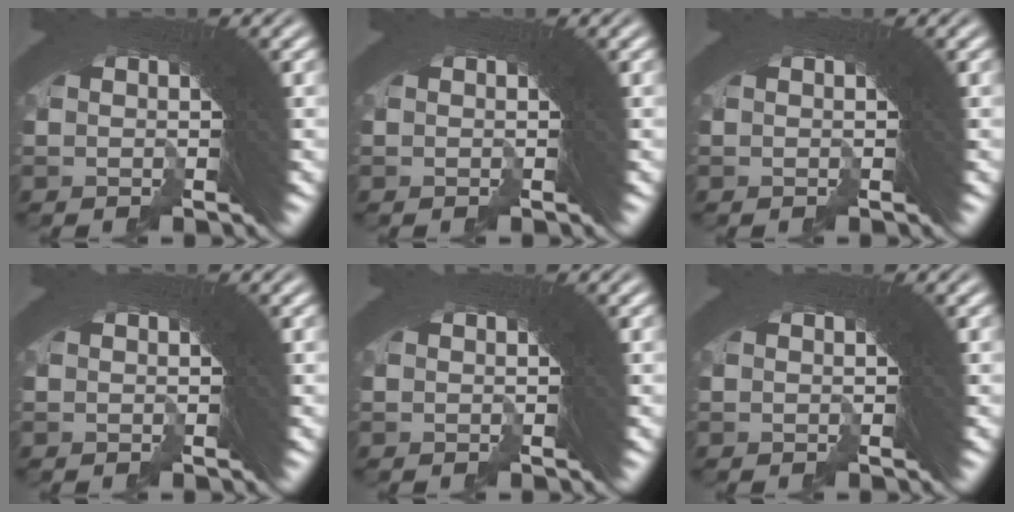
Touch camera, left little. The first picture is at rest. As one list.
[{"total": 0.0}, {"total": 0.0}, {"total": 0.0}, {"total": 0.0}, {"total": 0.0}]